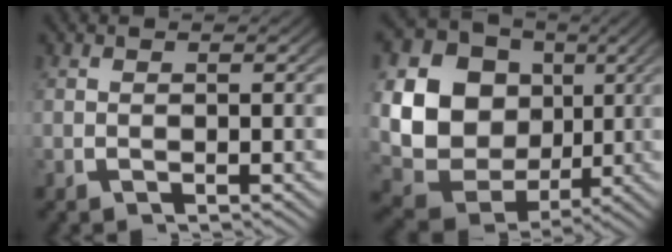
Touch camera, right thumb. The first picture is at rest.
{"total": 15.7, "force": [0.2, 13.2, 8.5], "torque": [-0.198, -0.036, 0.004]}